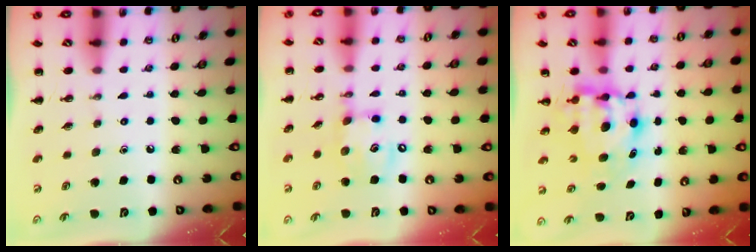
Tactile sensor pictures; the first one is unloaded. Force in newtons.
{"total": 11.6, "press": 11.4, "slide": 2.1}
{"total": 6.5, "press": 6.4, "slide": 1.3}